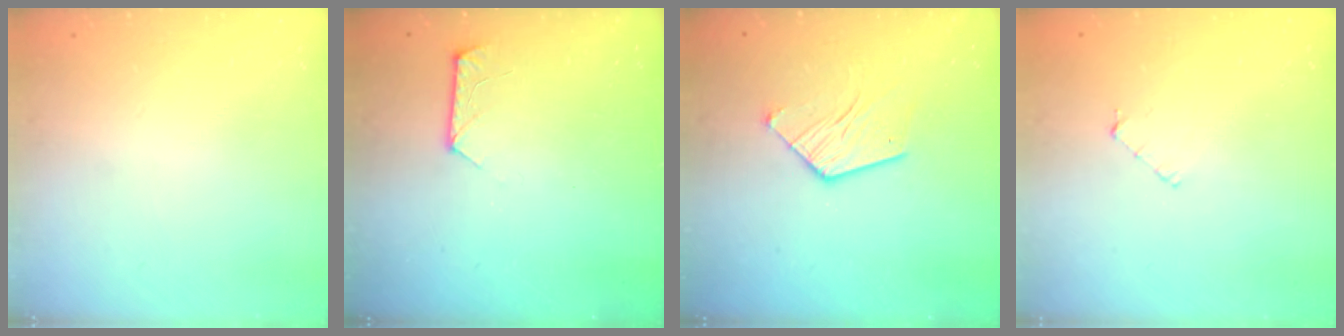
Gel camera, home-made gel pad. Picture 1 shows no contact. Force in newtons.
{"total": 8.0, "press": 8.0, "slide": 0.8}
{"total": 10.2, "press": 10.2, "slide": 0.7}
{"total": 3.3, "press": 3.3, "slide": 0.3}